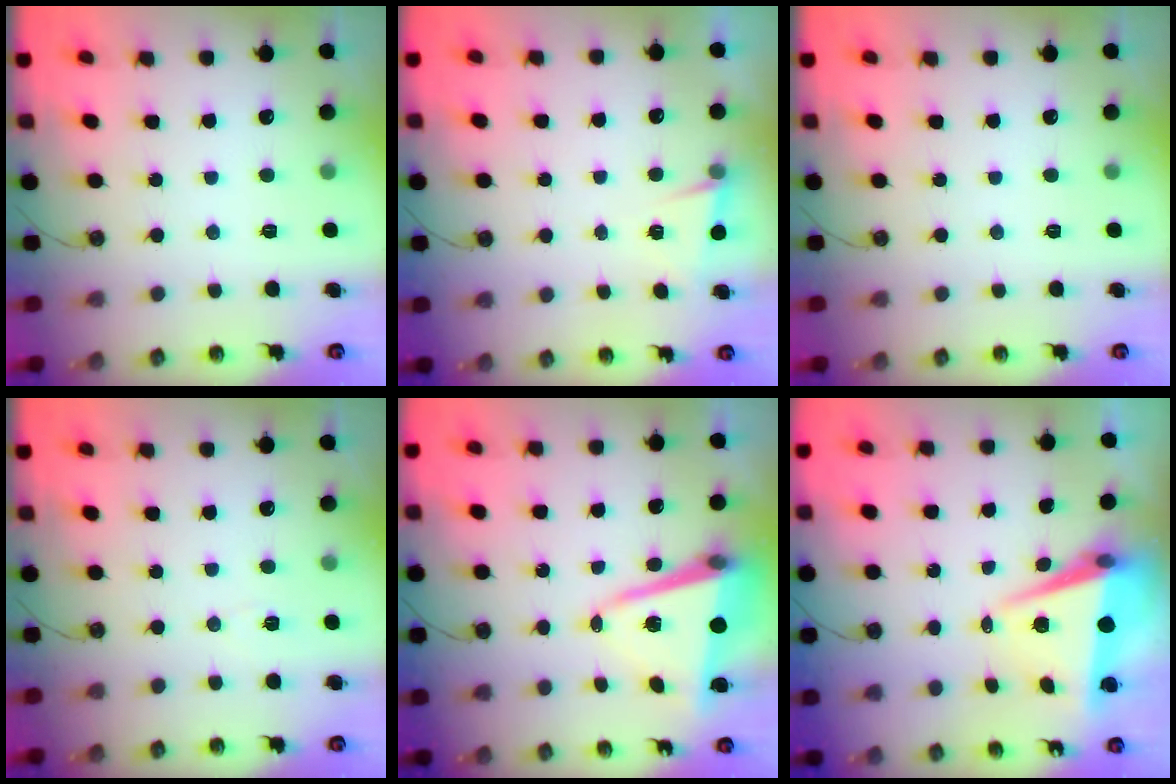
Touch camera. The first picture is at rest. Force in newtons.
{"total": 2.6, "press": 1.9, "slide": 1.8}
{"total": 0.0}
{"total": 3.4, "press": 2.6, "slide": 2.1}
{"total": 9.8, "press": 9.7, "slide": 1.4}
{"total": 7.4, "press": 6.5, "slide": 3.5}